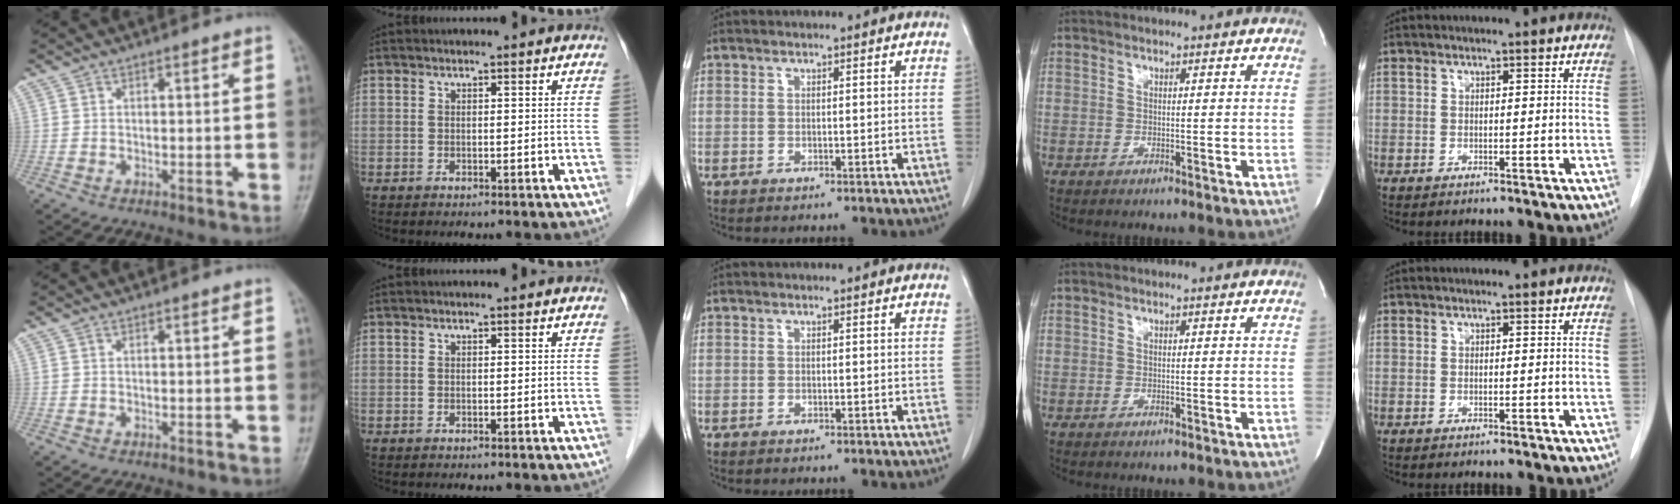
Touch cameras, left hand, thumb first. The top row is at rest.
{}